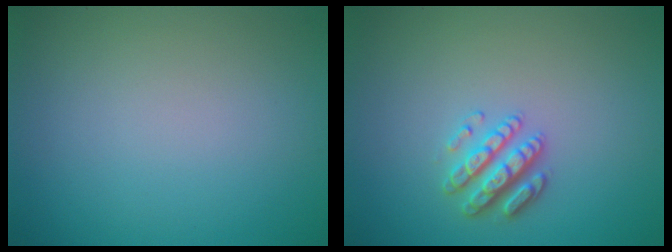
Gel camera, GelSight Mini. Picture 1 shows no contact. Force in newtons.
{"total": 2.8, "press": 2.7, "slide": 0.8}